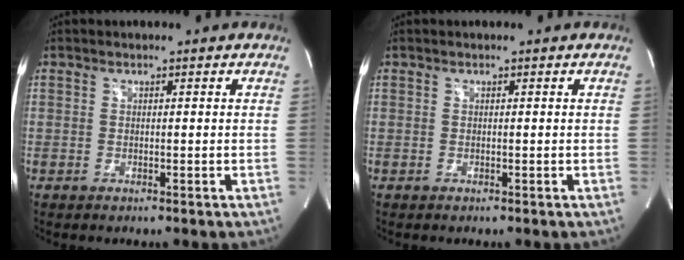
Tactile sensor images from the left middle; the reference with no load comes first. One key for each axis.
{"total": 0.0}